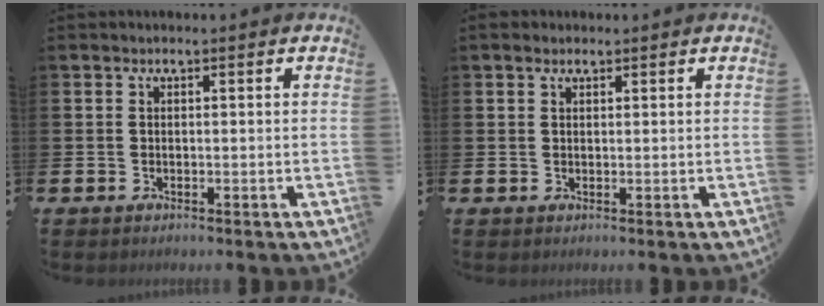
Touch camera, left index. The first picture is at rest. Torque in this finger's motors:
{"motor_torque": [2.14, 0.00, 0.38, 0.07]}